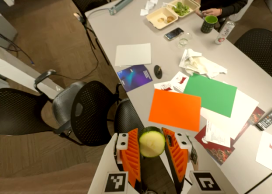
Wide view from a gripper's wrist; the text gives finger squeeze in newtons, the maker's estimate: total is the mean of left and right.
{"total": 11.4, "left": 11.3, "right": 11.5}